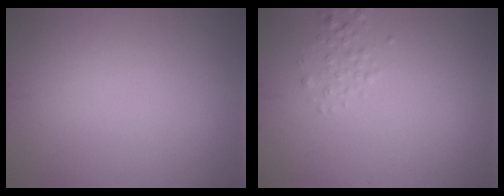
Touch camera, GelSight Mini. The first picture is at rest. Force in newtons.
{"total": 1.2, "press": 1.2, "slide": 0.1}